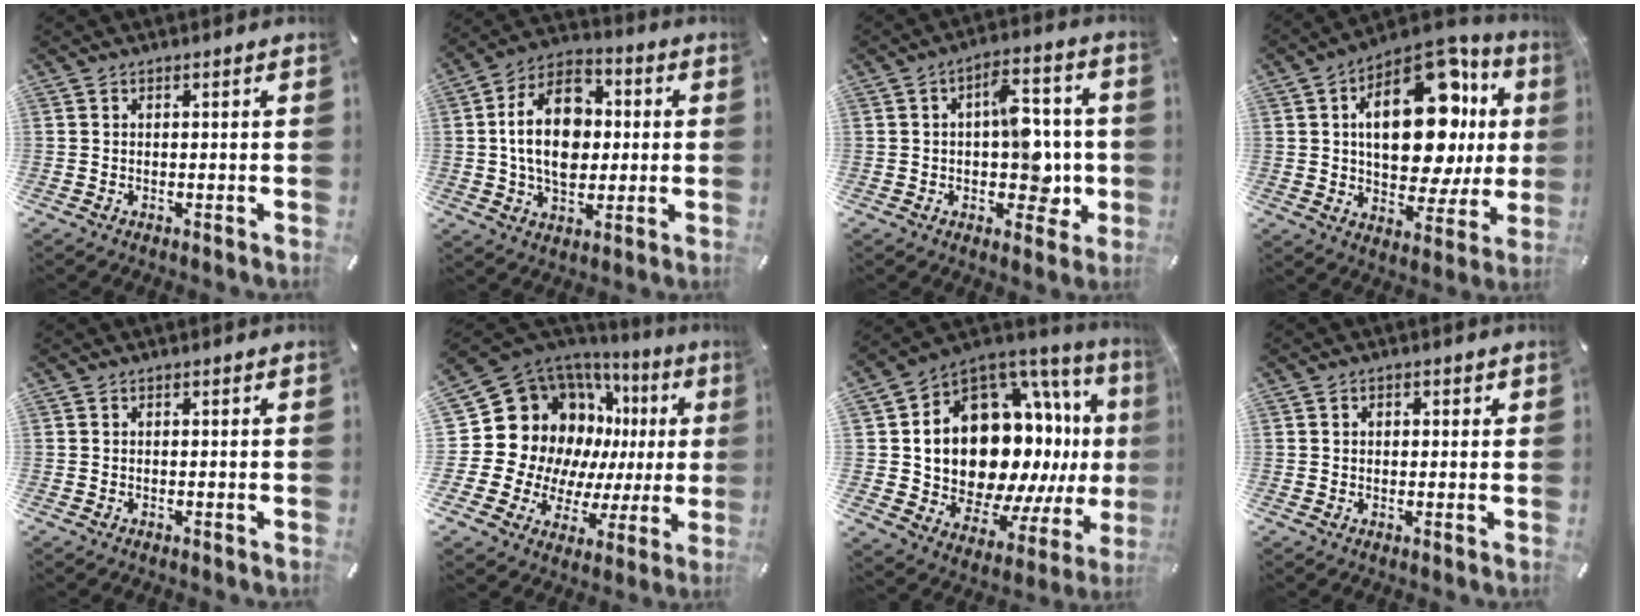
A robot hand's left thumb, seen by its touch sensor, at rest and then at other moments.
{"total": 15.8, "force": [0.8, 11.1, 11.1], "torque": [-0.210, 0.010, 0.013]}
{"total": 11.8, "force": [-0.6, 7.4, 9.2], "torque": [-0.105, 0.007, -0.007]}
{"total": 24.7, "force": [6.1, 13.3, 19.9], "torque": [-0.297, -0.044, 0.099]}
{"total": 0.0}
{"total": 19.1, "force": [6.4, 15.5, 9.1], "torque": [-0.149, -0.074, 0.151]}
{"total": 20.7, "force": [2.7, 14.8, 14.3], "torque": [-0.268, -0.068, 0.081]}
{"total": 1.2, "force": [0.2, 1.0, 0.6], "torque": [-0.005, 0.003, -0.001]}